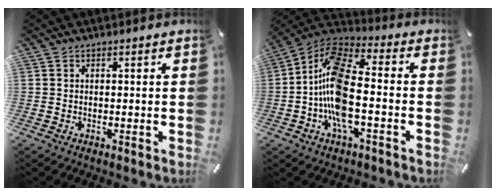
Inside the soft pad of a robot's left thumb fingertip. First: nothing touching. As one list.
[{"total": 14.5, "force": [-4.2, 6.3, 12.3], "torque": [-0.269, 0.002, -0.080]}]